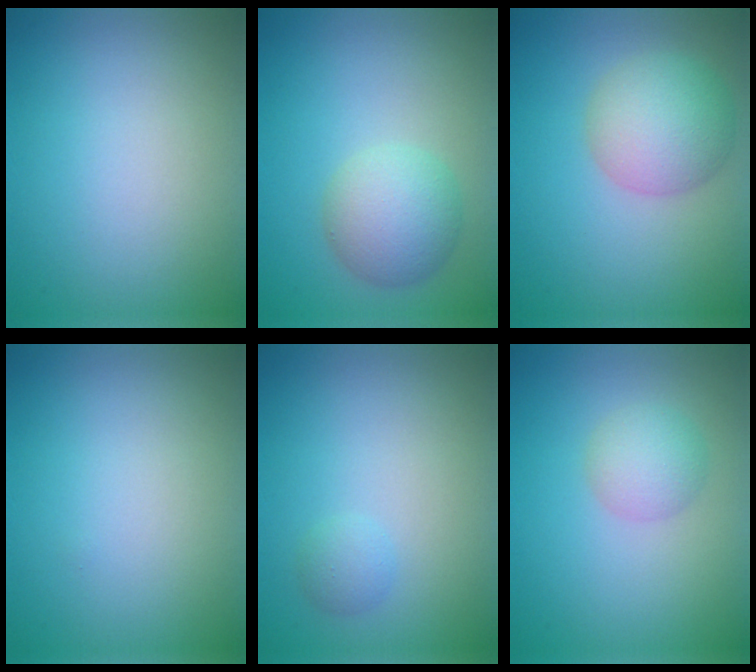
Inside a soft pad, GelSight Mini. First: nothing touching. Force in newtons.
{"total": 4.3, "press": 4.3, "slide": 0.1}
{"total": 5.5, "press": 5.5, "slide": 0.1}
{"total": 0.0}
{"total": 1.1, "press": 1.1, "slide": 0.1}
{"total": 2.5, "press": 2.5, "slide": 0.1}